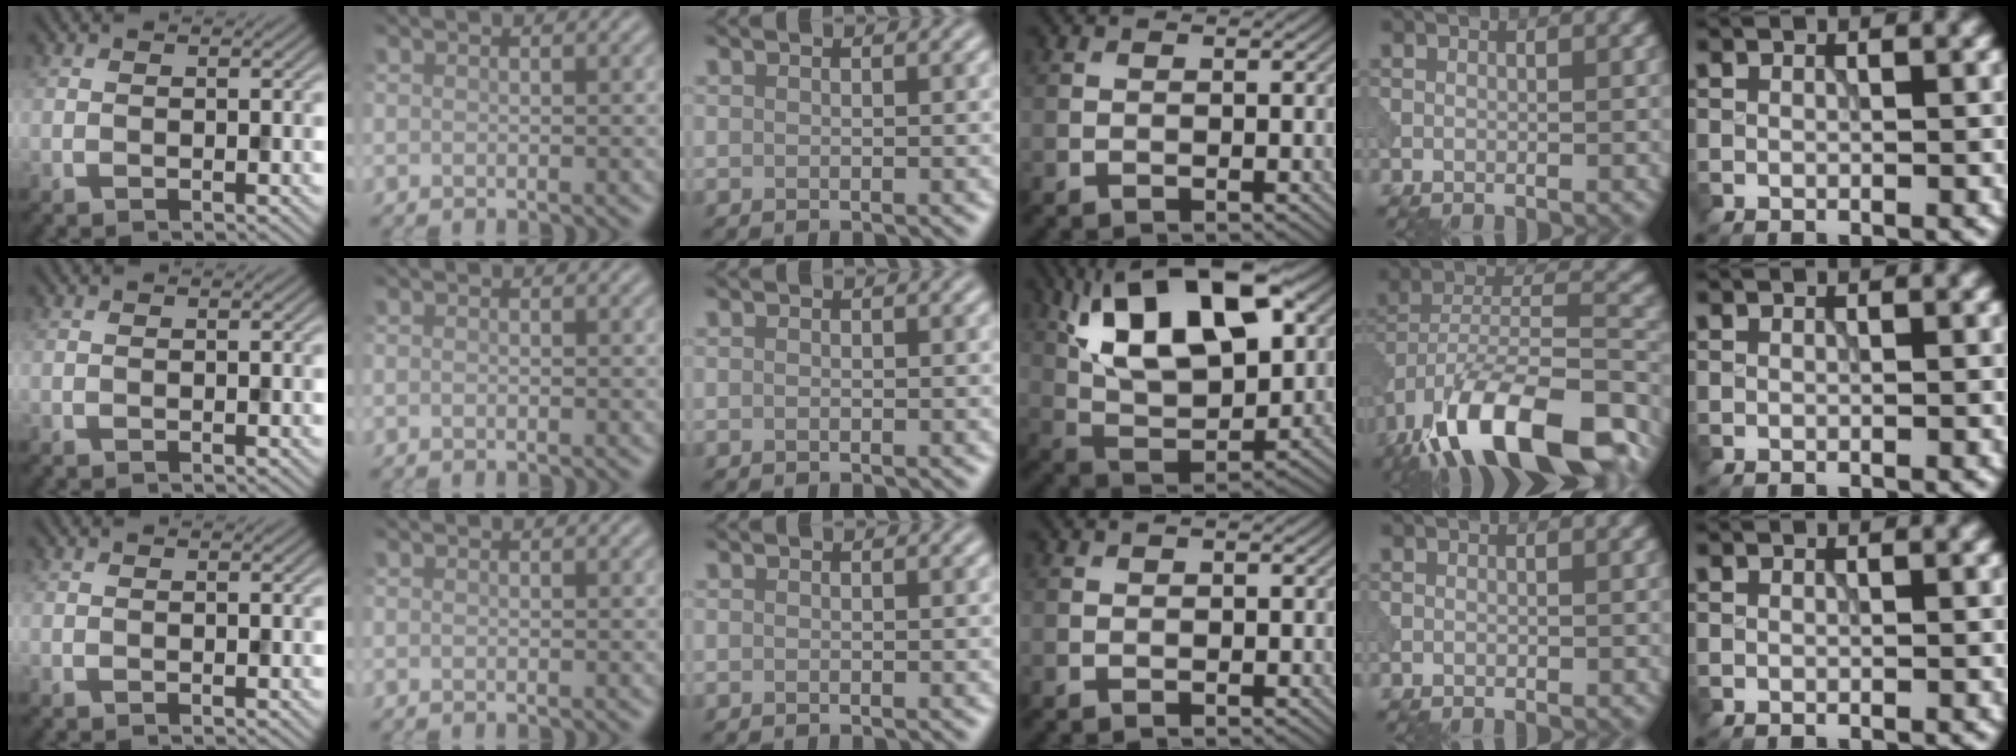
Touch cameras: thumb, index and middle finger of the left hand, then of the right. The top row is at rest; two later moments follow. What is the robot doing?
{"motion": "extract", "object": "peg toy"}